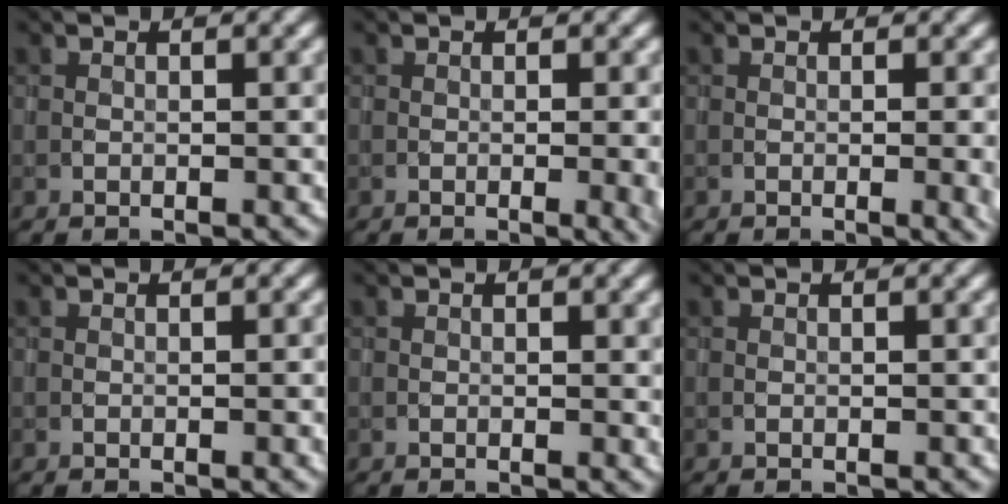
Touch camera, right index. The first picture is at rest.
{"total": 3.0, "force": [-1.0, 0.9, 2.7], "torque": [-0.036, -0.007, -0.005]}
{"total": 2.6, "force": [-0.7, 0.8, 2.4], "torque": [-0.032, -0.007, -0.002]}
{"total": 0.9, "force": [-0.2, 0.3, 0.8], "torque": [-0.011, -0.003, -0.001]}
{"total": 0.8, "force": [0.1, 0.5, 0.7], "torque": [-0.010, -0.005, 0.003]}
{"total": 0.0}